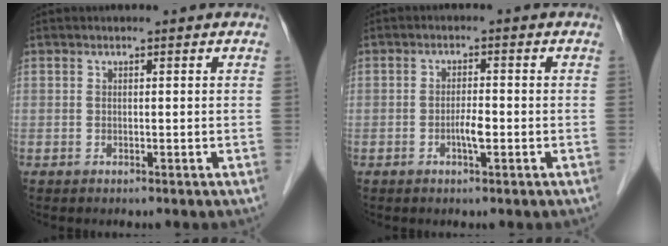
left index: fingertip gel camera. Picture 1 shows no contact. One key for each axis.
{"total": 2.4, "fx": -0.9, "fy": 0.4, "fz": 2.2, "tx": -0.040, "ty": 0.002, "tz": -0.015}